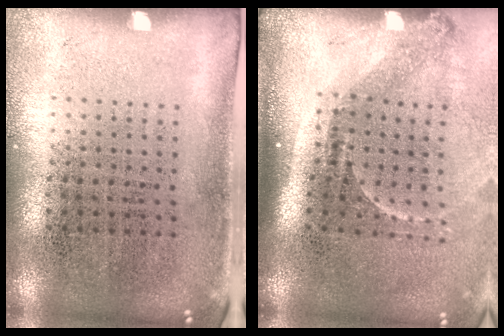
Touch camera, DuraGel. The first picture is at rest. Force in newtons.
{"total": 2.2, "press": 1.5, "slide": 1.6}